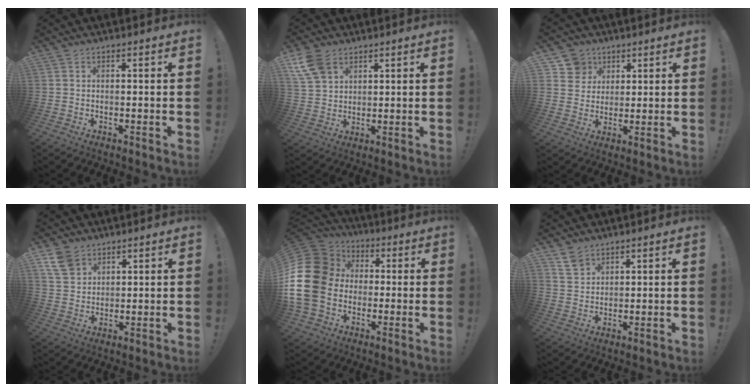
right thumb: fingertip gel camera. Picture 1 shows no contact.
{"total": 8.7, "force": [5.0, 5.6, 4.4], "torque": [-0.090, -0.015, 0.102]}
{"total": 7.9, "force": [4.0, 6.7, 0.8], "torque": [-0.011, -0.029, 0.081]}
{"total": 7.6, "force": [4.9, 5.0, 2.9], "torque": [-0.052, -0.020, 0.100]}
{"total": 21.5, "force": [0.2, 17.3, 12.8], "torque": [-0.255, 0.018, 0.024]}
{"total": 4.6, "force": [3.6, 2.5, 1.5], "torque": [-0.020, -0.020, 0.068]}